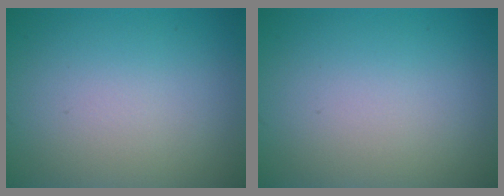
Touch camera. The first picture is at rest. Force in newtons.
{"total": 0.0}